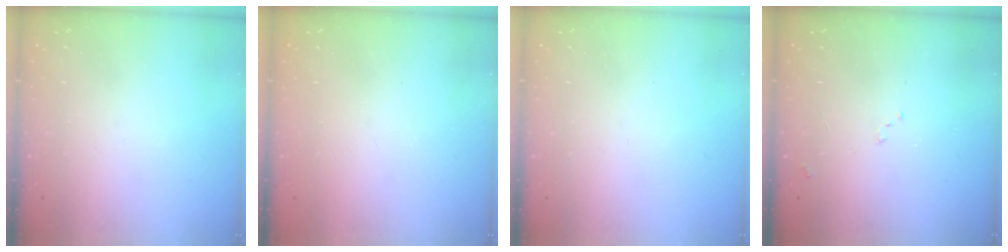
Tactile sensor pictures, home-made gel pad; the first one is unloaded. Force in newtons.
{"total": 1.5, "press": 1.2, "slide": 0.8}
{"total": 0.0}
{"total": 6.9, "press": 6.9, "slide": 0.8}